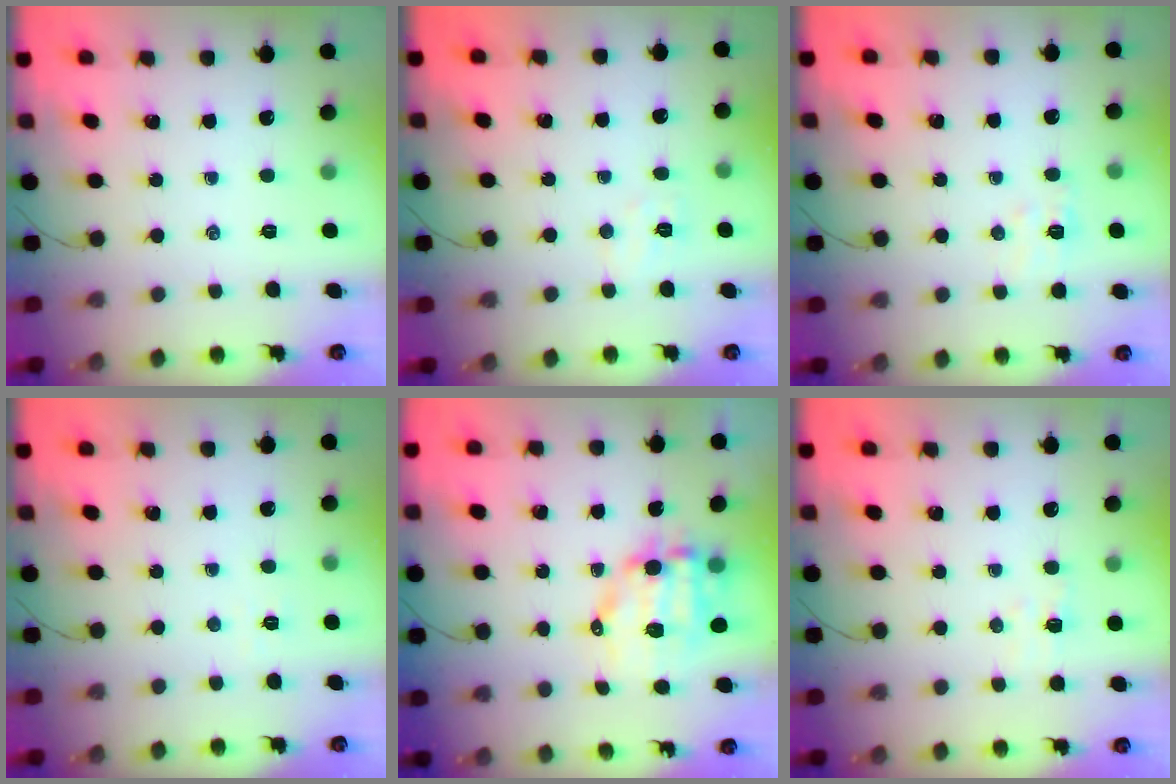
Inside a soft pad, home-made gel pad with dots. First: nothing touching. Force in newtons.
{"total": 4.2, "press": 4.1, "slide": 1.0}
{"total": 5.2, "press": 5.1, "slide": 1.1}
{"total": 2.4, "press": 2.3, "slide": 0.5}
{"total": 8.9, "press": 8.6, "slide": 2.1}
{"total": 3.0, "press": 2.9, "slide": 0.7}